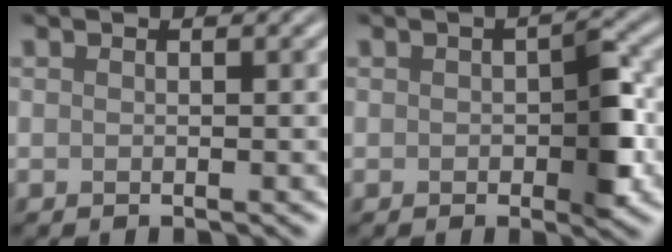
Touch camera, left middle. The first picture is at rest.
{"total": 3.7, "force": [-0.3, 1.7, 3.3], "torque": [-0.042, -0.001, -0.004]}